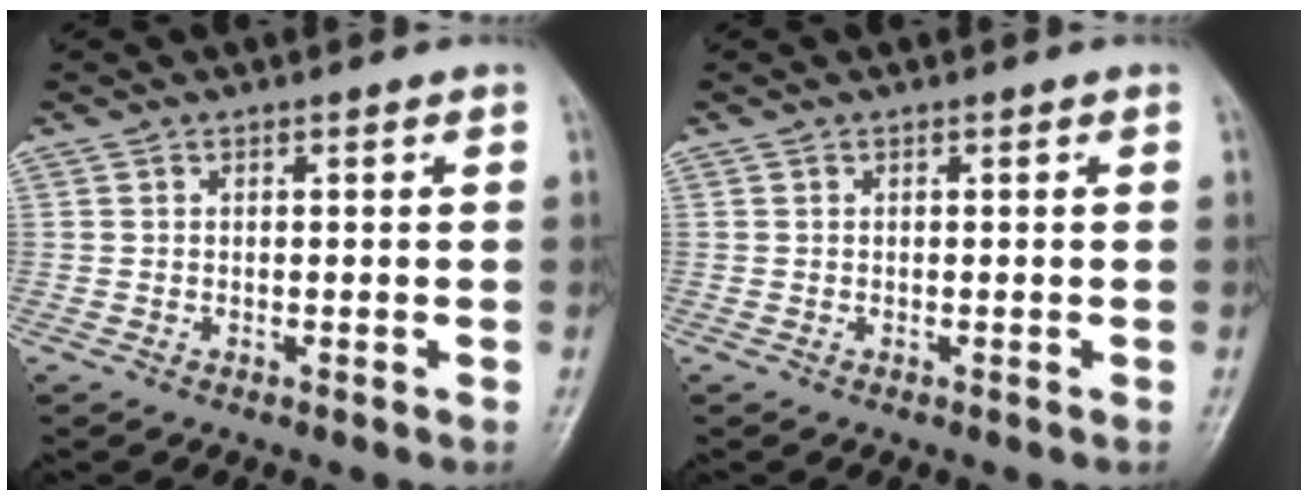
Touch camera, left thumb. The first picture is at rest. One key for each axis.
{"total": 0.0}